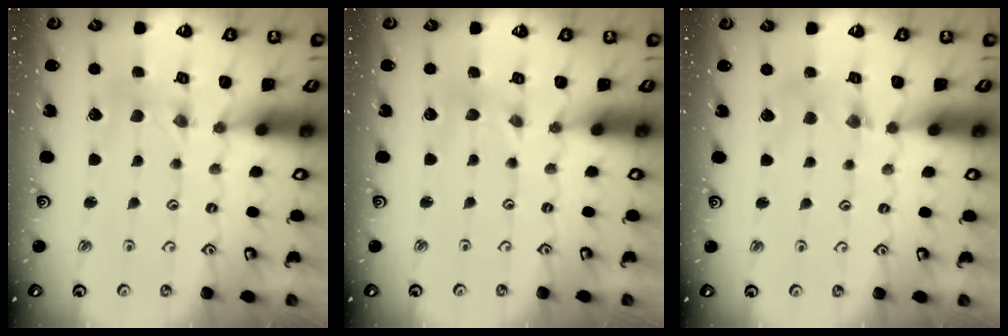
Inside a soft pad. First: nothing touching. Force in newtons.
{"total": 0.0}
{"total": 5.0, "press": 5.0, "slide": 0.5}